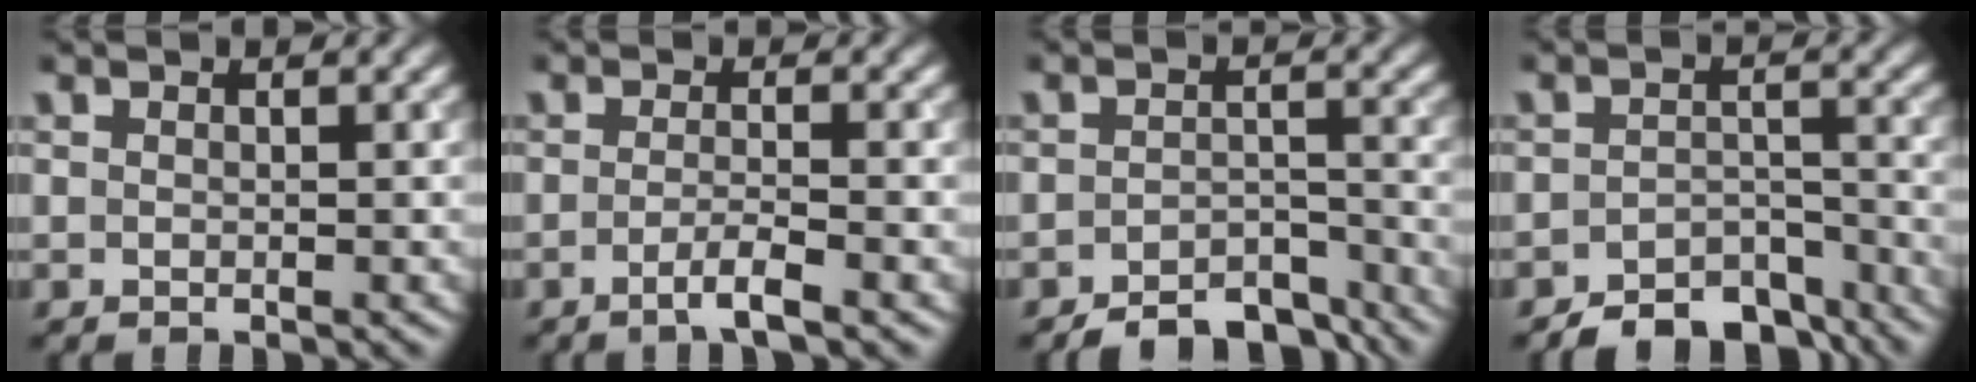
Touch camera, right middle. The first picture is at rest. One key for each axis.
{"total": 2.3, "fx": -1.1, "fy": 0.4, "fz": 1.9, "tx": -0.029, "ty": 0.003, "tz": -0.028}
{"total": 5.4, "fx": -4.5, "fy": 2.0, "fz": 2.2, "tx": -0.025, "ty": -0.004, "tz": -0.063}
{"total": 6.0, "fx": -5.1, "fy": 2.4, "fz": 2.2, "tx": -0.024, "ty": -0.008, "tz": -0.074}